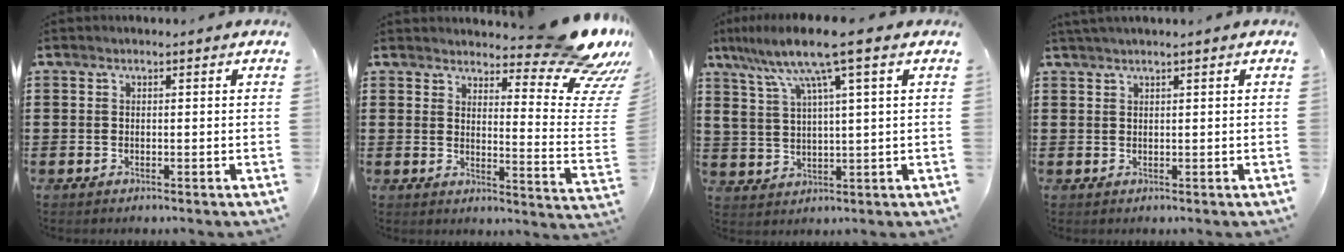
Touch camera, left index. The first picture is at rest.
{"total": 11.8, "force": [9.6, 2.0, 6.6], "torque": [-0.088, -0.076, 0.161]}
{"total": 9.6, "force": [5.5, 0.5, 7.8], "torque": [-0.172, -0.016, 0.090]}
{"total": 1.3, "force": [1.0, -0.2, 0.9], "torque": [-0.015, -0.002, 0.018]}